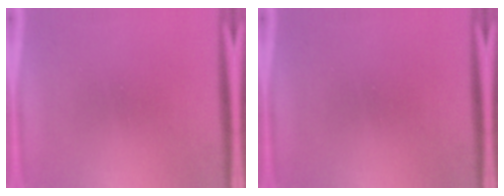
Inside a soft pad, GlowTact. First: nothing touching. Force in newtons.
{"total": 0.0}